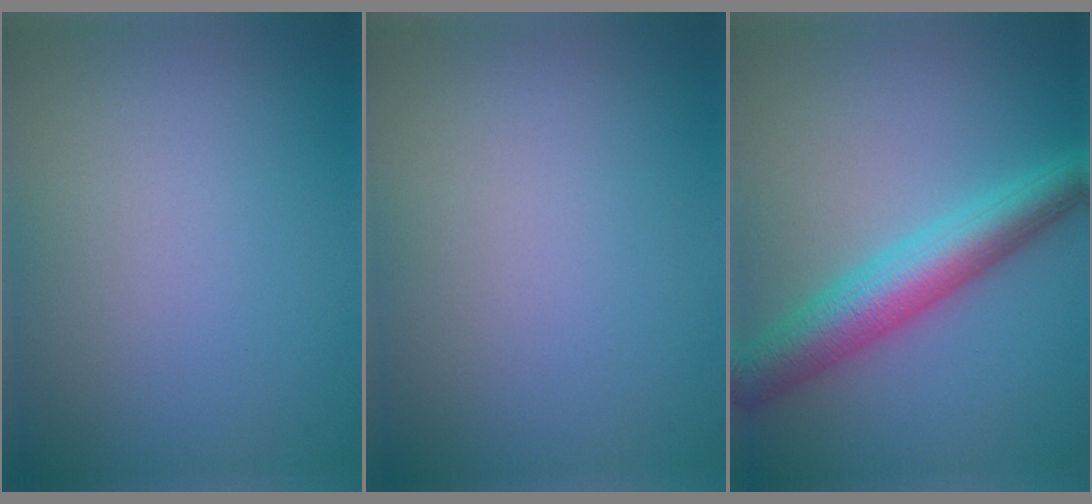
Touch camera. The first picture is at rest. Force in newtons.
{"total": 0.0}
{"total": 6.3, "press": 6.3, "slide": 0.2}